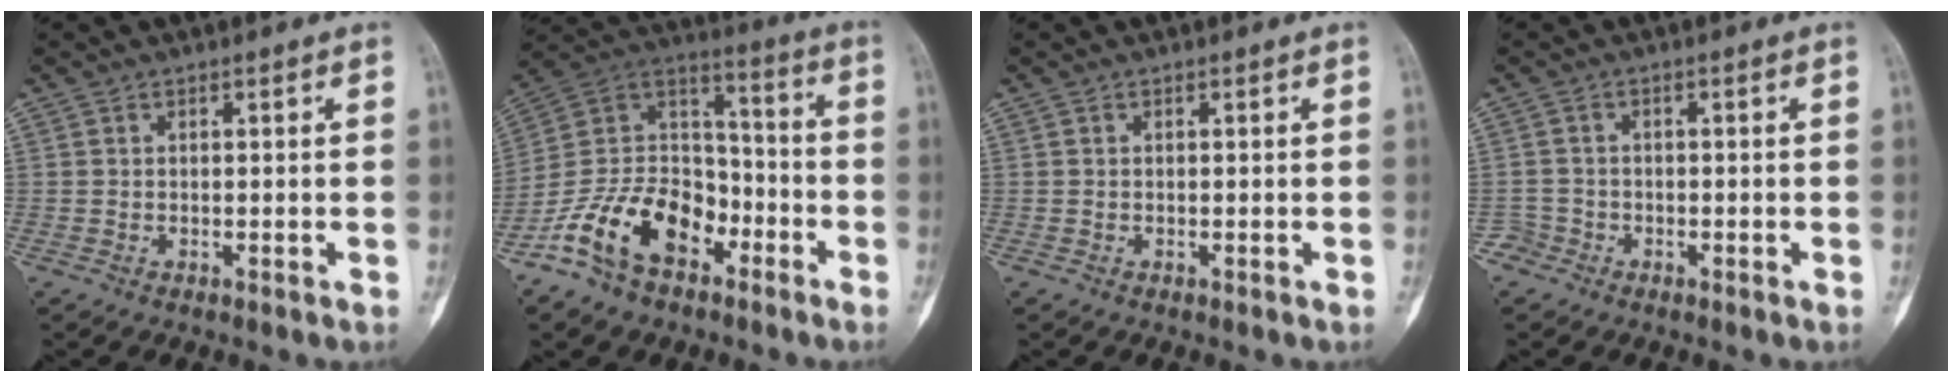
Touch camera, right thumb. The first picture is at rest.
{"total": 17.9, "force": [-9.5, 11.2, 10.2], "torque": [-0.165, 0.085, -0.181]}
{"total": 0.0}
{"total": 2.1, "force": [-1.3, 1.6, -0.4], "torque": [0.013, 0.007, -0.032]}